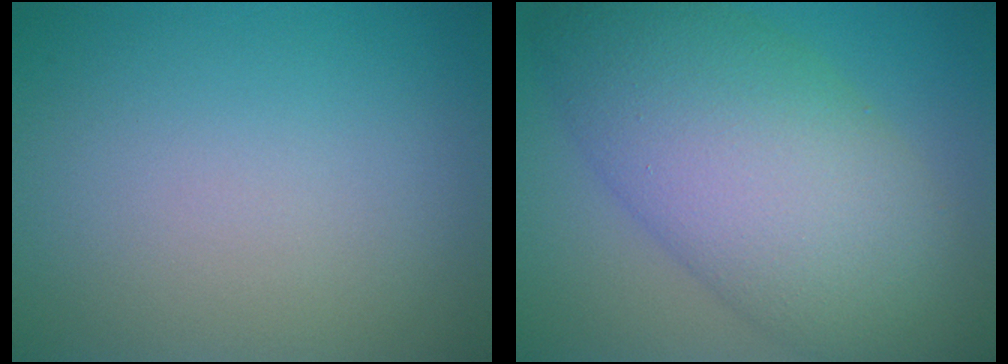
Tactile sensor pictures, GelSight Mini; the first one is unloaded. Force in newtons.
{"total": 11.6, "press": 11.6, "slide": 0.2}